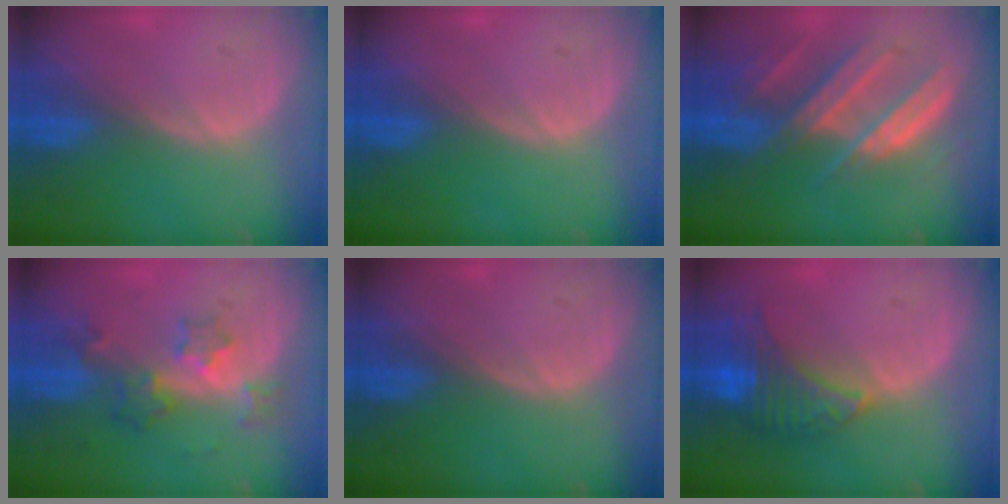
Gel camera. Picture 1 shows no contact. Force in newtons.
{"total": 0.0}
{"total": 9.5, "press": 8.4, "slide": 4.3}
{"total": 5.9, "press": 5.4, "slide": 2.4}
{"total": 0.0}
{"total": 8.0, "press": 7.4, "slide": 3.0}